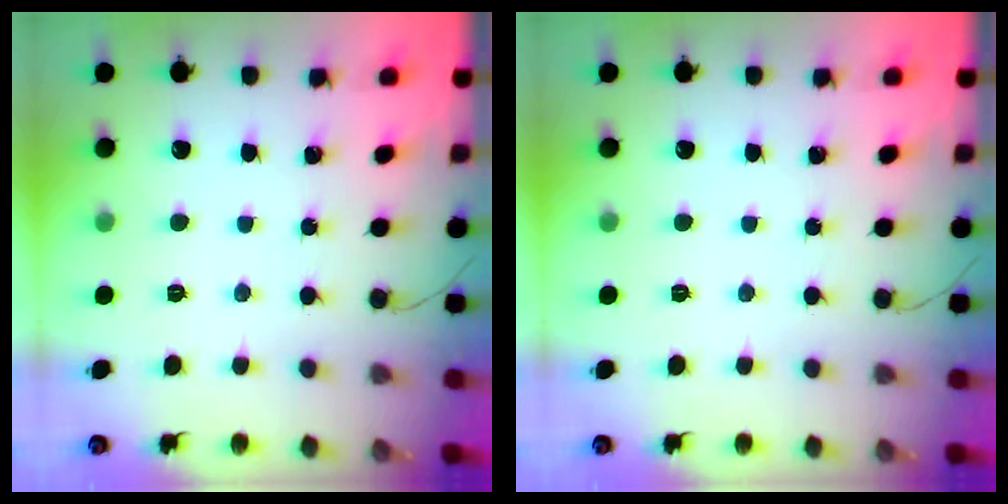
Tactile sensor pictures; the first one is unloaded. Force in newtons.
{"total": 0.0}